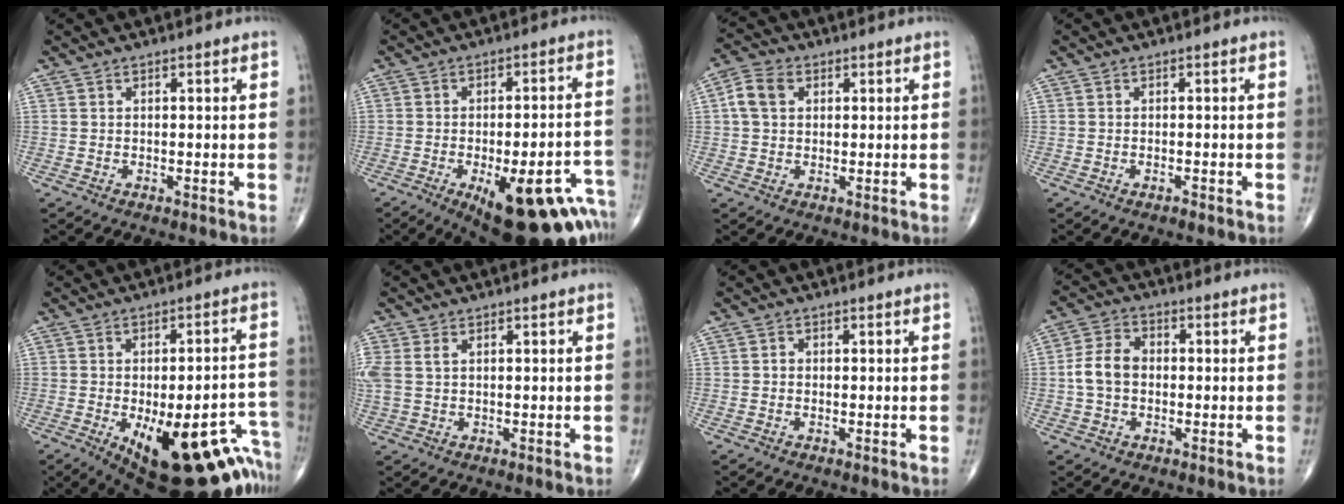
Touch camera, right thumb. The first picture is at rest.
{"total": 22.0, "force": [-11.4, 8.1, 16.9], "torque": [-0.139, 0.050, -0.142]}
{"total": 5.7, "force": [1.3, 4.2, 3.7], "torque": [-0.071, 0.013, 0.021]}
{"total": 0.9, "force": [-0.6, 0.2, 0.6], "torque": [-0.013, 0.003, -0.010]}
{"total": 25.6, "force": [-12.7, 9.9, 20.0], "torque": [-0.181, 0.049, -0.151]}
{"total": 4.1, "force": [1.0, 2.5, 3.1], "torque": [-0.099, 0.015, 0.026]}
{"total": 0.7, "force": [-0.1, 0.6, 0.3], "torque": [-0.001, 0.003, -0.005]}
{"total": 6.8, "force": [-0.5, 5.0, 4.6], "torque": [-0.086, 0.022, -0.018]}